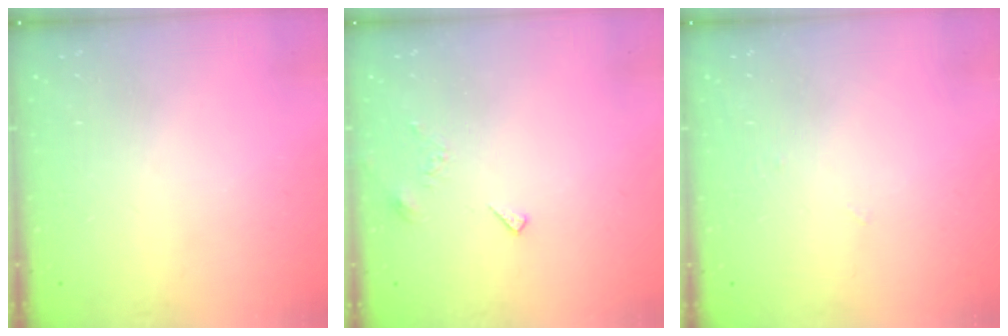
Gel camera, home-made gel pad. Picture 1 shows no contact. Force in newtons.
{"total": 3.3, "press": 3.3, "slide": 0.4}
{"total": 3.2, "press": 3.2, "slide": 0.4}